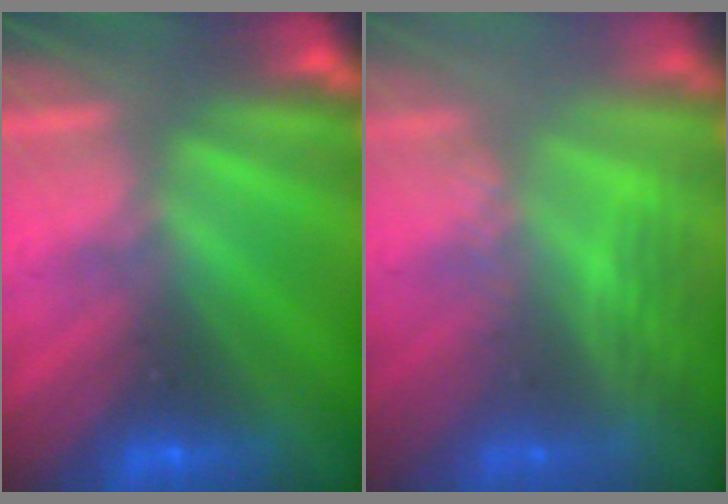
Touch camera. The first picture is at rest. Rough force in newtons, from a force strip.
{"total": 2.7}